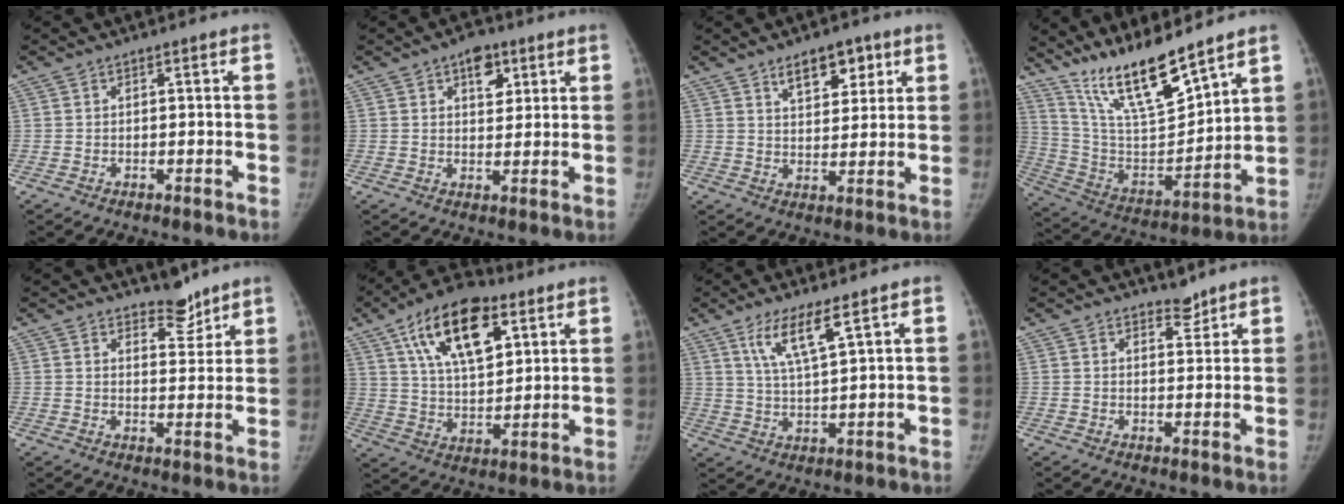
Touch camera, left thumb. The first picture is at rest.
{"total": 6.0, "force": [3.1, 3.6, 3.6], "torque": [-0.019, -0.010, 0.042]}
{"total": 7.9, "force": [4.6, 4.2, 4.9], "torque": [-0.038, -0.024, 0.072]}
{"total": 17.1, "force": [13.6, 3.1, 9.9], "torque": [-0.150, -0.079, 0.266]}
{"total": 5.3, "force": [4.4, 2.4, 1.6], "torque": [0.006, -0.035, 0.070]}
{"total": 18.6, "force": [8.9, 9.1, 13.5], "torque": [-0.189, -0.024, 0.154]}
{"total": 7.4, "force": [4.4, 1.1, 5.8], "torque": [-0.112, -0.025, 0.092]}
{"total": 3.0, "force": [2.6, 1.3, 0.7], "torque": [0.008, -0.020, 0.039]}